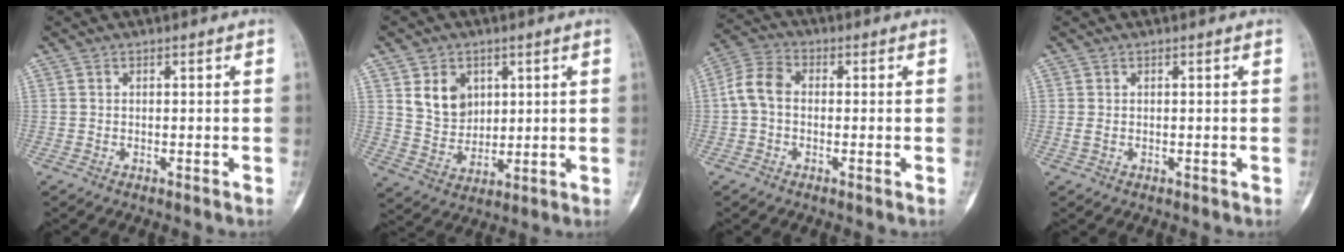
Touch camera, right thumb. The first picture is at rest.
{"total": 8.6, "force": [3.2, 6.8, 4.3], "torque": [-0.045, -0.021, 0.068]}
{"total": 6.4, "force": [-0.4, 4.4, 4.6], "torque": [-0.088, 0.017, -0.023]}
{"total": 1.1, "force": [-0.1, 0.8, 0.7], "torque": [-0.018, -0.001, -0.002]}